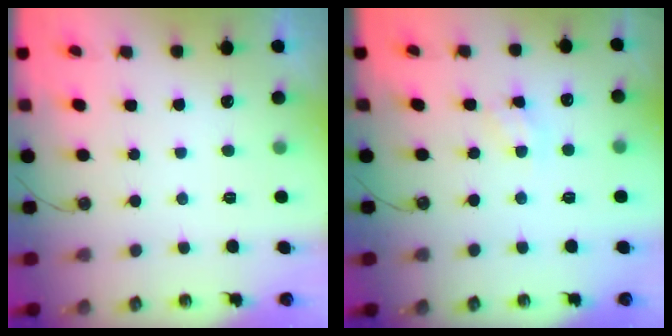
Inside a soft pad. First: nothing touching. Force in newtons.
{"total": 3.1, "press": 3.0, "slide": 0.5}